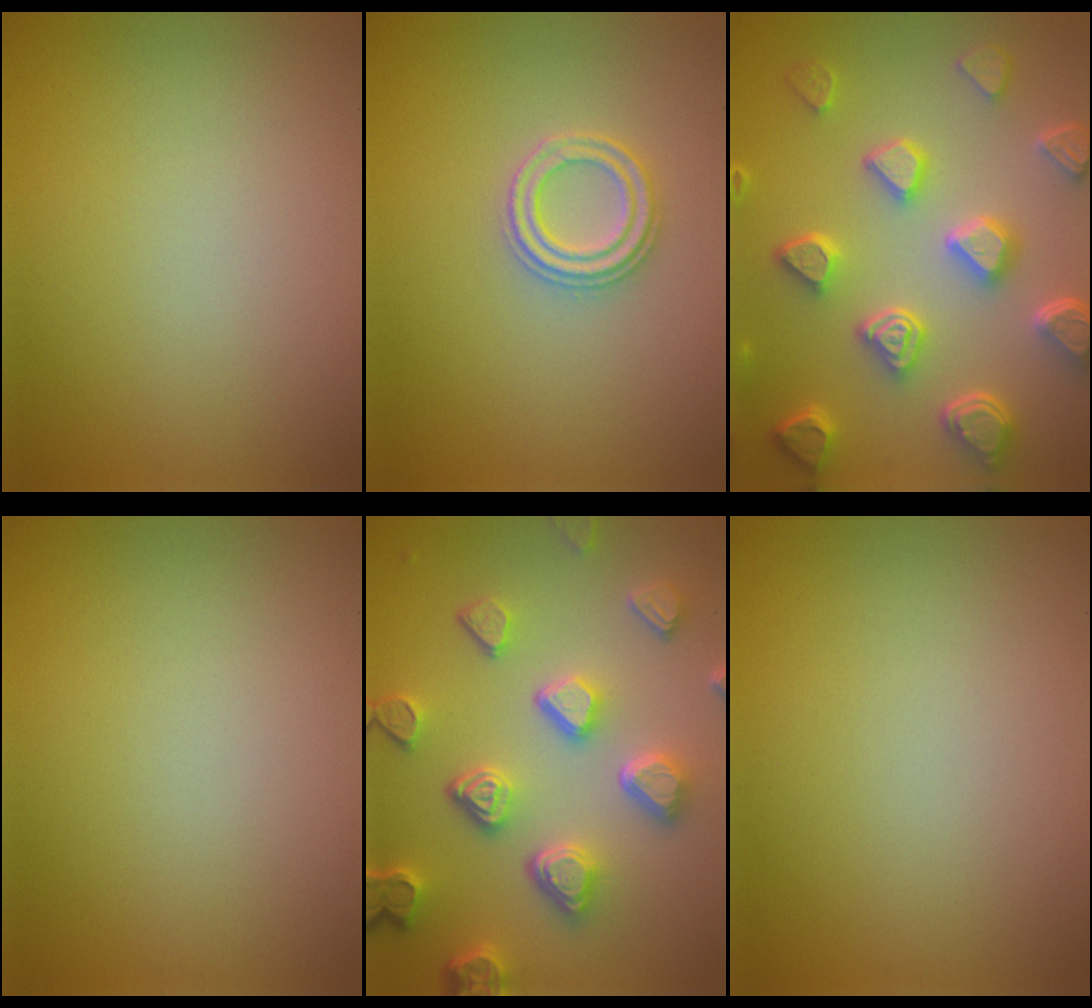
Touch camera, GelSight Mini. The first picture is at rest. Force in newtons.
{"total": 2.3, "press": 2.3, "slide": 0.3}
{"total": 7.3, "press": 6.0, "slide": 4.2}
{"total": 0.0}
{"total": 6.6, "press": 5.3, "slide": 3.9}
{"total": 0.0}